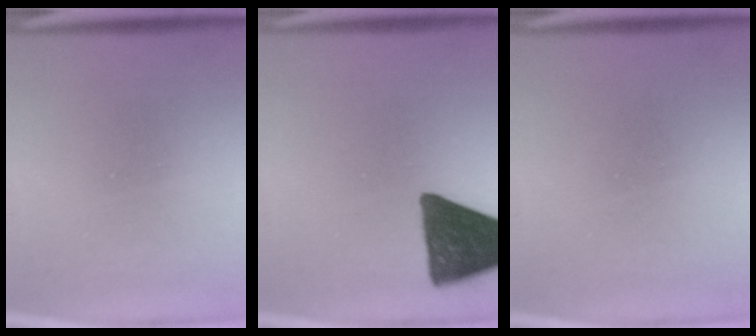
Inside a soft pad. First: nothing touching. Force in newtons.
{"total": 13.3}
{"total": 1.7}